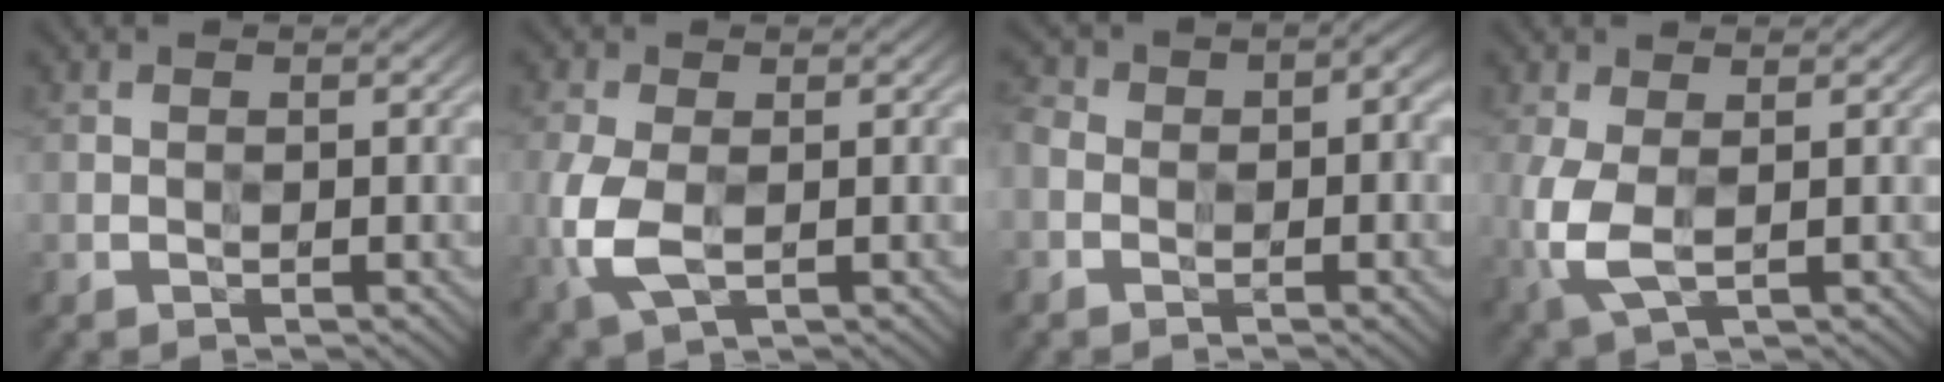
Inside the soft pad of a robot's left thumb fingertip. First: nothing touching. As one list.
[{"total": 6.3, "force": [-1.2, 3.7, 5.0], "torque": [-0.137, -0.008, -0.022]}, {"total": 7.0, "force": [-1.3, 5.1, 4.6], "torque": [-0.084, -0.002, -0.025]}, {"total": 5.2, "force": [-0.4, 2.6, 4.5], "torque": [-0.124, -0.005, -0.004]}]